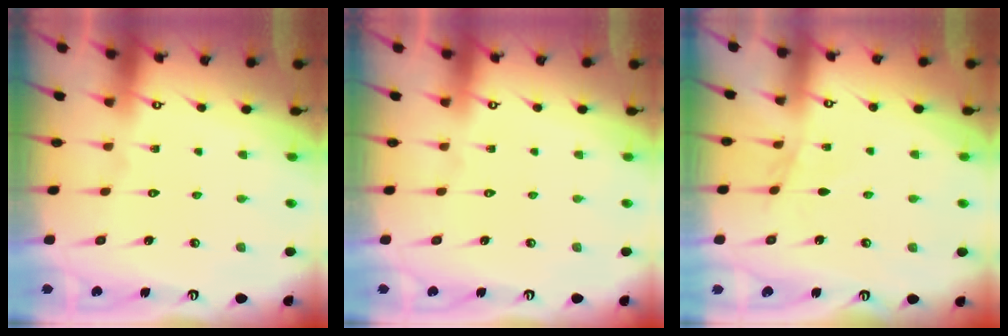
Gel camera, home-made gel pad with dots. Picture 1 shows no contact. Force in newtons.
{"total": 0.0}
{"total": 3.6, "press": 3.6, "slide": 0.4}